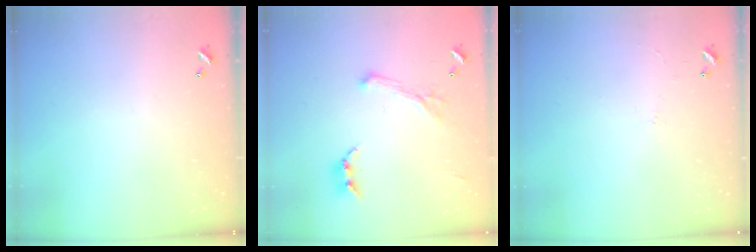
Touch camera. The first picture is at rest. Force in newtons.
{"total": 1.1, "press": 0.6, "slide": 0.9}
{"total": 1.8, "press": 1.7, "slide": 0.4}